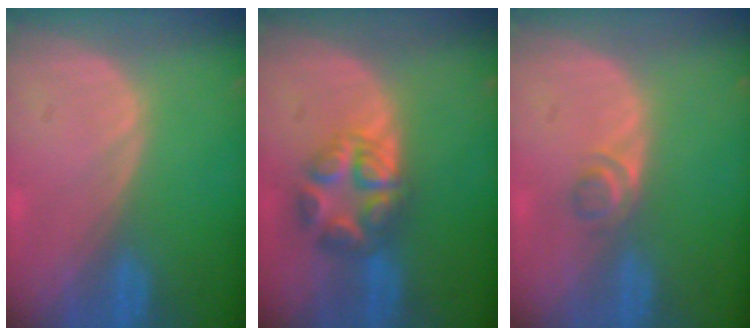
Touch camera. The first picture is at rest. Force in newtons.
{"total": 6.3, "press": 6.3, "slide": 0.2}
{"total": 2.2, "press": 2.0, "slide": 0.9}